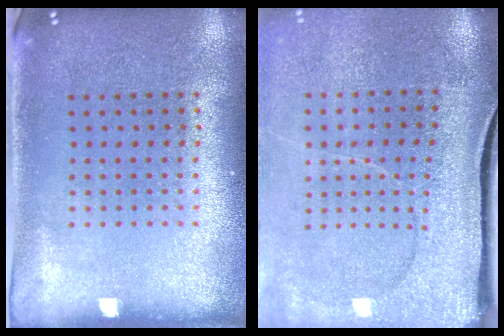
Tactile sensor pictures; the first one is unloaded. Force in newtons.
{"total": 4.1, "press": 3.4, "slide": 2.4}